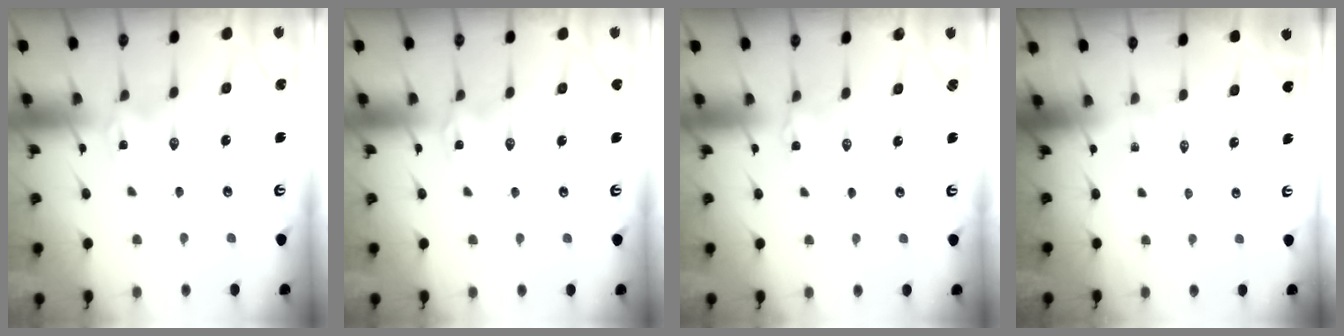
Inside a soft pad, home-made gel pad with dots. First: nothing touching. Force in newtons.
{"total": 0.9, "press": 0.9, "slide": 0.2}
{"total": 1.4, "press": 1.3, "slide": 0.2}
{"total": 0.0}